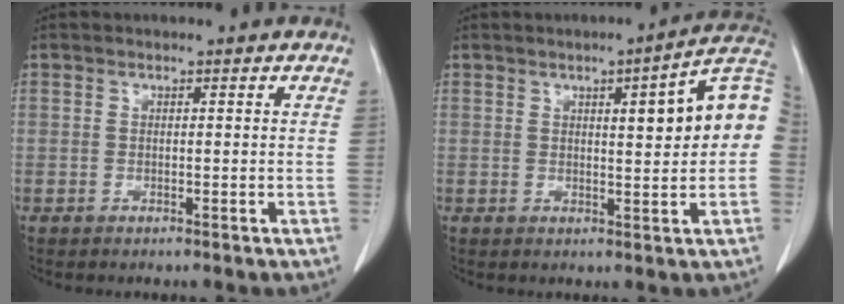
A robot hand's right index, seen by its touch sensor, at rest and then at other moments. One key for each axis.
{"total": 10.4, "fx": 1.7, "fy": 1.5, "fz": 10.2, "tx": -0.130, "ty": 0.025, "tz": 0.017}